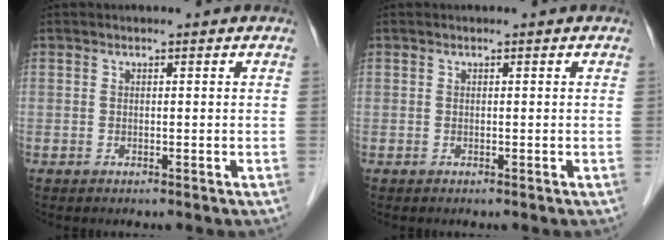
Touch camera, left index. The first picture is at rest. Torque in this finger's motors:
{"motor_torque": [-0.01, 0.00, 0.02, 0.00]}